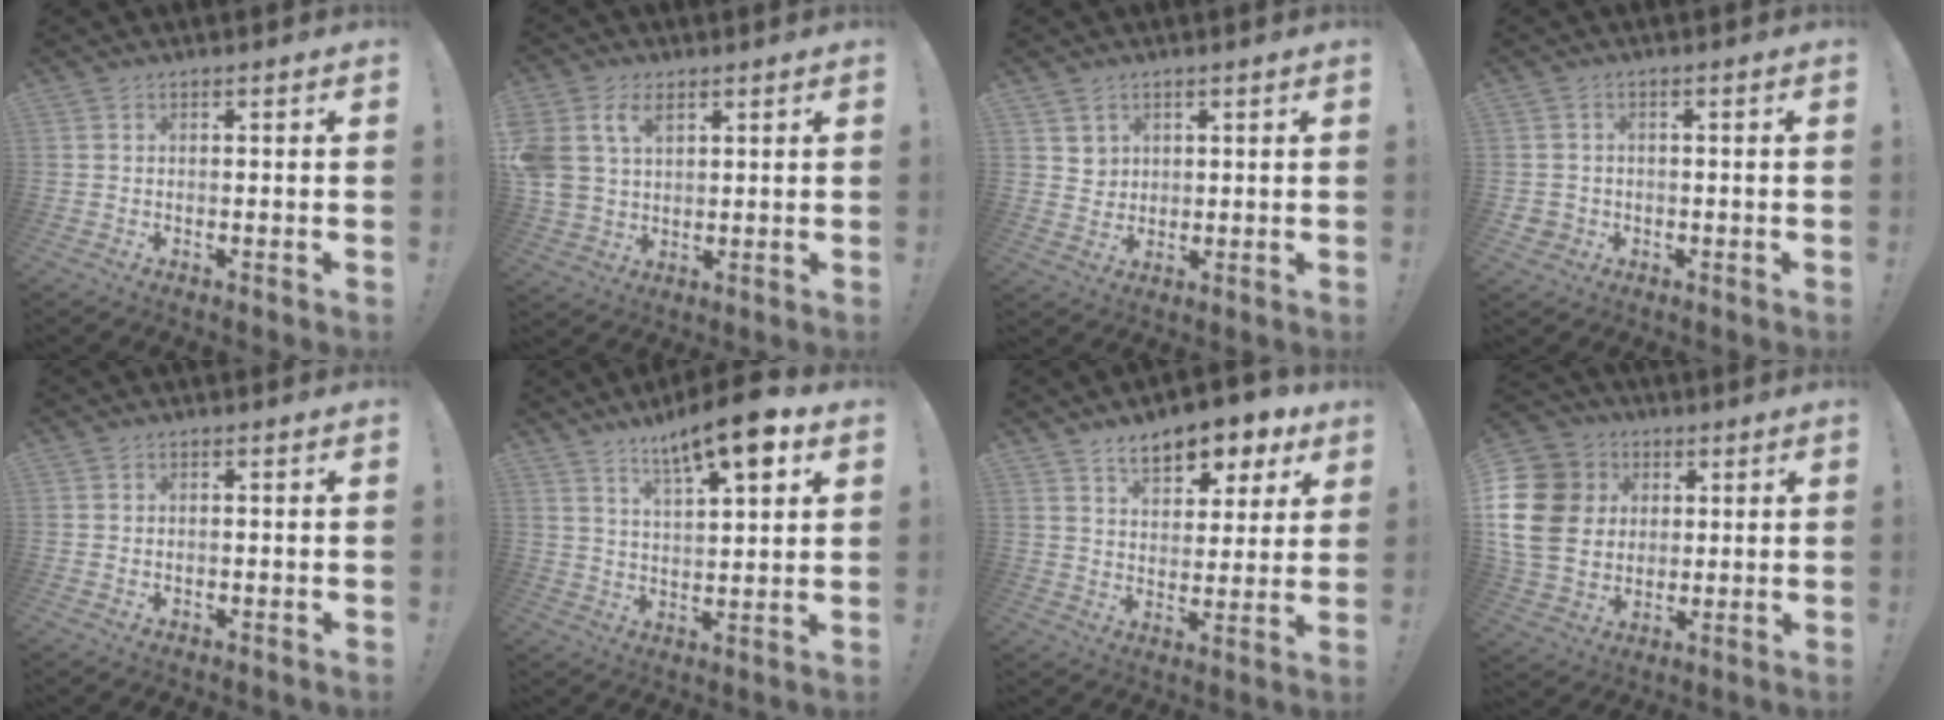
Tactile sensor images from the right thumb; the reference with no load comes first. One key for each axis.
{"total": 9.1, "fx": 4.3, "fy": 6.5, "fz": 4.8, "tx": -0.109, "ty": -0.013, "tz": 0.083}
{"total": 4.4, "fx": 2.5, "fy": 3.6, "fz": 0.7, "tx": -0.004, "ty": -0.017, "tz": 0.048}
{"total": 2.6, "fx": -0.2, "fy": 2.5, "fz": 0.7, "tx": -0.007, "ty": 0.000, "tz": -0.002}
{"total": 0.5, "fx": 0.0, "fy": 0.5, "fz": 0.1, "tx": -0.002, "ty": 0.002, "tz": 0.001}
{"total": 12.4, "fx": 7.9, "fy": 2.8, "fz": 9.1, "tx": -0.139, "ty": -0.042, "tz": 0.127}
{"total": 11.0, "fx": 7.0, "fy": 5.8, "fz": 6.1, "tx": -0.081, "ty": -0.043, "tz": 0.122}
{"total": 18.7, "fx": 3.2, "fy": 15.7, "fz": 9.7, "tx": -0.176, "ty": -0.007, "tz": 0.078}